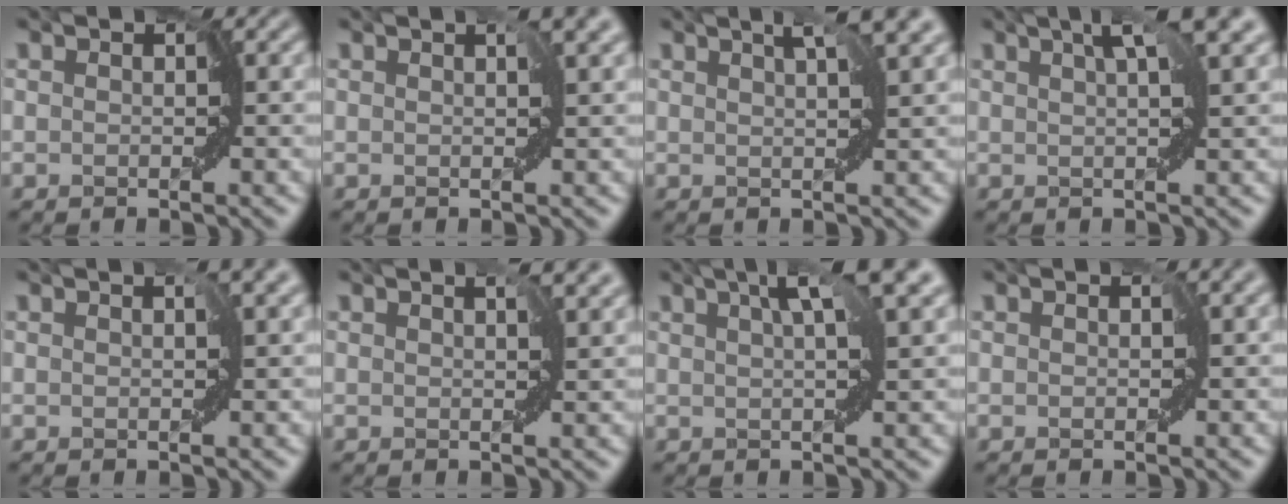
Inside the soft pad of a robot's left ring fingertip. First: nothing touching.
{"total": 2.5, "force": [1.1, 0.7, 2.1], "torque": [-0.033, 0.005, 0.021]}
{"total": 3.3, "force": [2.2, 0.0, 2.4], "torque": [-0.039, 0.006, 0.034]}
{"total": 4.1, "force": [2.3, 0.0, 3.4], "torque": [-0.059, 0.008, 0.041]}
{"total": 2.1, "force": [1.0, 0.6, 1.8], "torque": [-0.027, 0.004, 0.017]}
{"total": 2.9, "force": [1.5, 1.0, 2.3], "torque": [-0.030, 0.007, 0.022]}
{"total": 5.1, "force": [2.7, 0.2, 4.3], "torque": [-0.066, 0.012, 0.047]}
{"total": 0.7, "force": [0.3, 0.2, 0.6], "torque": [-0.007, 0.002, 0.004]}